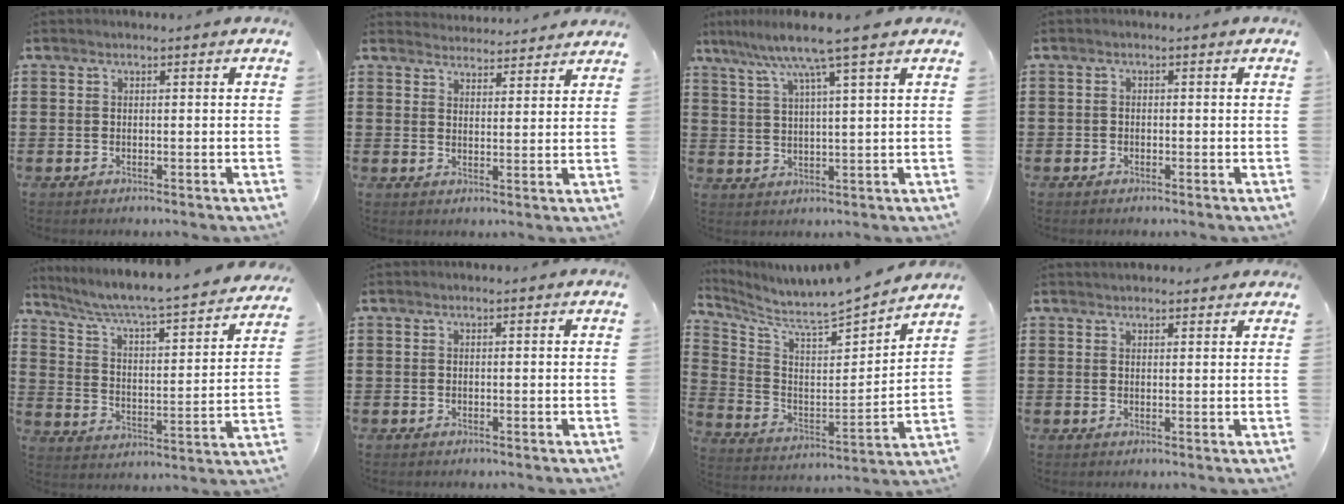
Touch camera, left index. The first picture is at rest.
{"total": 3.6, "force": [3.5, 0.1, -0.3], "torque": [-0.004, -0.016, 0.065]}
{"total": 7.4, "force": [5.3, -0.5, 5.2], "torque": [-0.117, -0.019, 0.087]}
{"total": 0.7, "force": [-0.4, 0.5, 0.2], "torque": [-0.006, 0.001, -0.009]}
{"total": 4.7, "force": [4.2, -0.1, 2.1], "torque": [-0.063, -0.042, 0.060]}
{"total": 0.0}
{"total": 5.3, "force": [5.2, 0.3, 0.9], "torque": [-0.053, -0.061, 0.079]}
{"total": 1.7, "force": [1.6, 0.4, 0.2], "torque": [-0.006, 0.004, 0.032]}